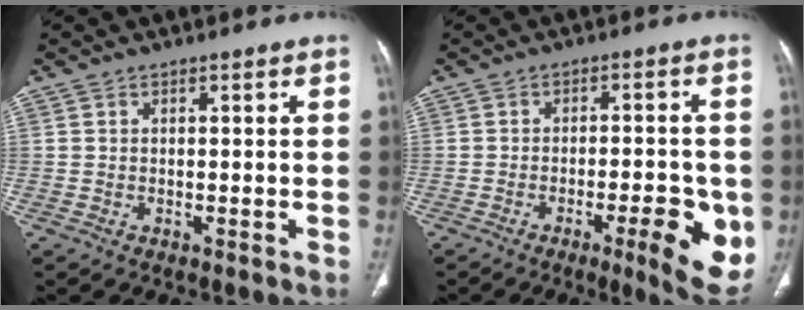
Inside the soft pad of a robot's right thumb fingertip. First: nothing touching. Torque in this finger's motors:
{"motor_torque": [-0.32, 0.11, 0.38, 0.21, 0.04]}